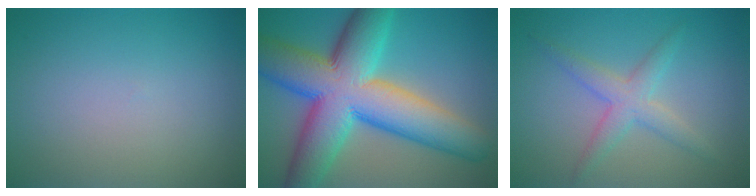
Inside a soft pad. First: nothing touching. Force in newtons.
{"total": 14.6, "press": 14.6, "slide": 0.3}
{"total": 3.0, "press": 3.0, "slide": 0.1}